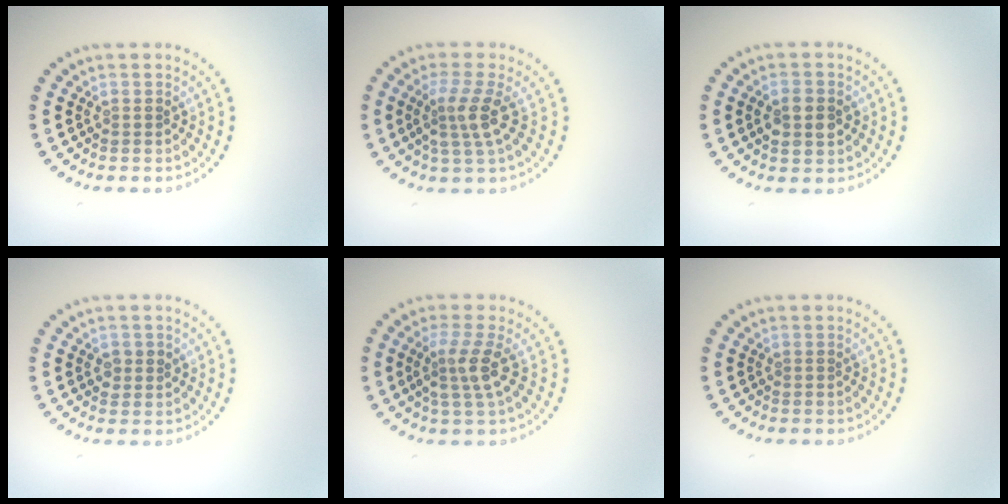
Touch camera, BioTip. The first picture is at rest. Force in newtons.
{"total": 3.0, "press": 2.4, "slide": 1.8}
{"total": 2.9, "press": 2.9, "slide": 0.2}
{"total": 1.4, "press": 1.3, "slide": 0.4}
{"total": 2.9, "press": 2.3, "slide": 1.8}
{"total": 0.0}